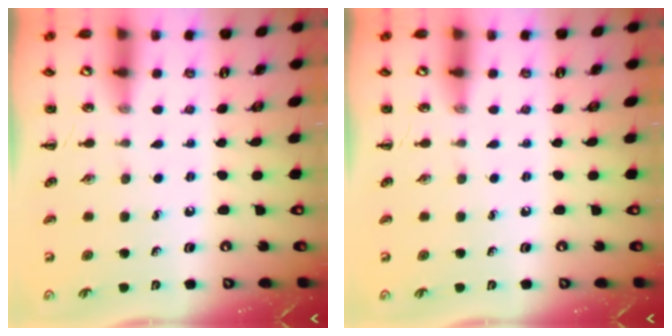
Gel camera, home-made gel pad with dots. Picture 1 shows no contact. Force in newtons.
{"total": 0.0}